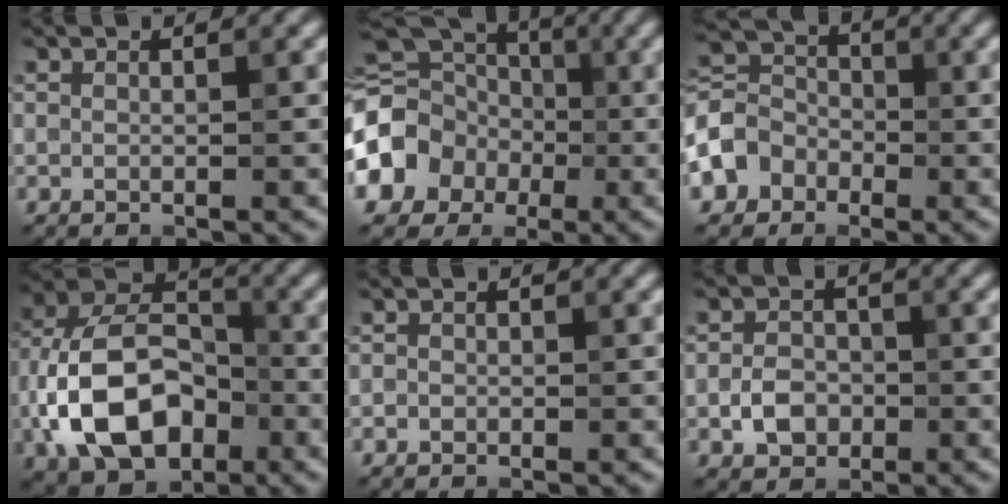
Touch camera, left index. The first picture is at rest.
{"total": 11.8, "force": [-2.5, 10.1, 5.6], "torque": [-0.107, -0.004, -0.081]}
{"total": 4.2, "force": [-1.9, 3.5, 1.1], "torque": [-0.018, 0.011, -0.056]}
{"total": 11.4, "force": [-3.4, 7.4, 7.9], "torque": [-0.157, 0.009, -0.075]}
{"total": 0.6, "force": [-0.3, 0.6, 0.1], "torque": [0.002, -0.004, -0.006]}
{"total": 2.9, "force": [-1.0, 2.2, 1.5], "torque": [-0.022, 0.001, -0.023]}